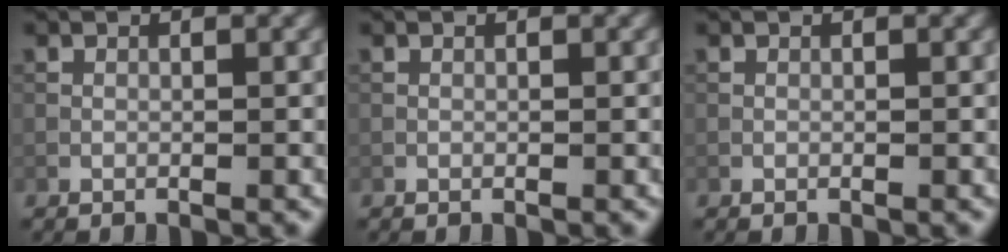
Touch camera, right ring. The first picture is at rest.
{"total": 0.0}
{"total": 0.0}